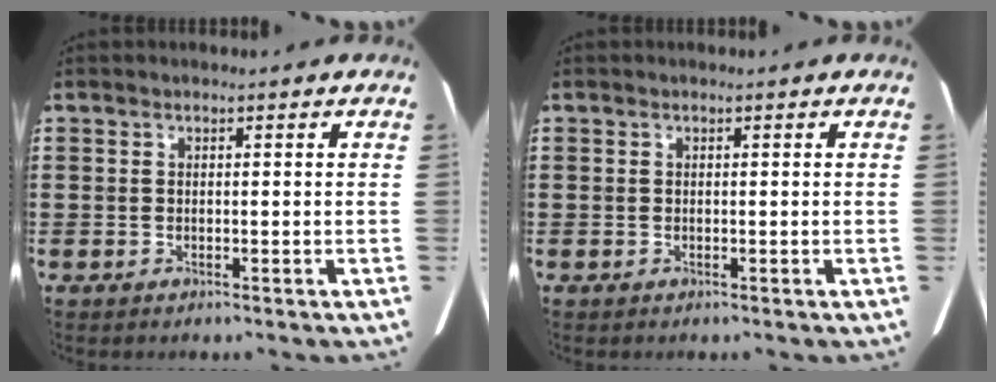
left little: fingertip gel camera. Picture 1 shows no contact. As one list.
[{"total": 0.0}]